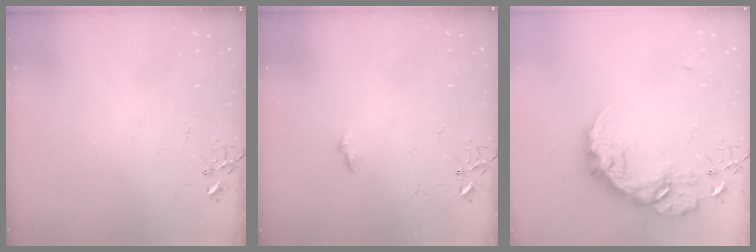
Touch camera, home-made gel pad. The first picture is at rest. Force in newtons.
{"total": 5.0, "press": 4.9, "slide": 0.6}
{"total": 18.5, "press": 18.4, "slide": 1.4}